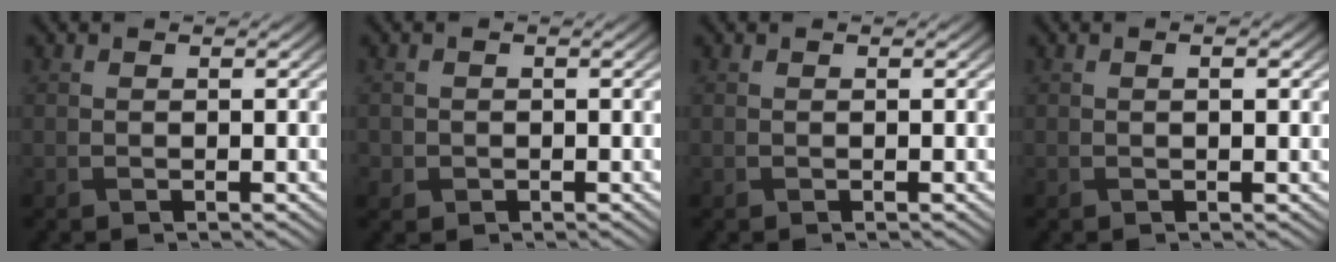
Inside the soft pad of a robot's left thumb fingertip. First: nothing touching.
{"total": 1.1, "force": [-0.3, 1.0, 0.1], "torque": [0.000, -0.004, -0.008]}
{"total": 0.0}
{"total": 1.2, "force": [0.4, 0.2, 1.1], "torque": [-0.019, 0.004, 0.006]}